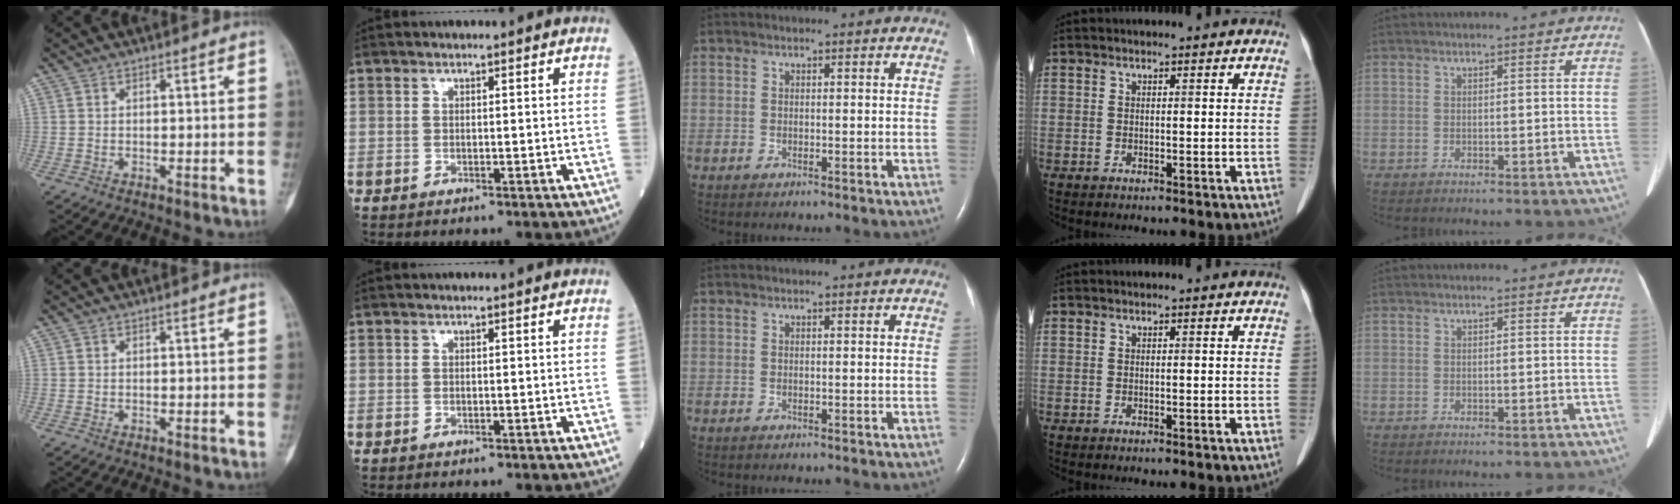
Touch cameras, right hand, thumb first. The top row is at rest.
{}